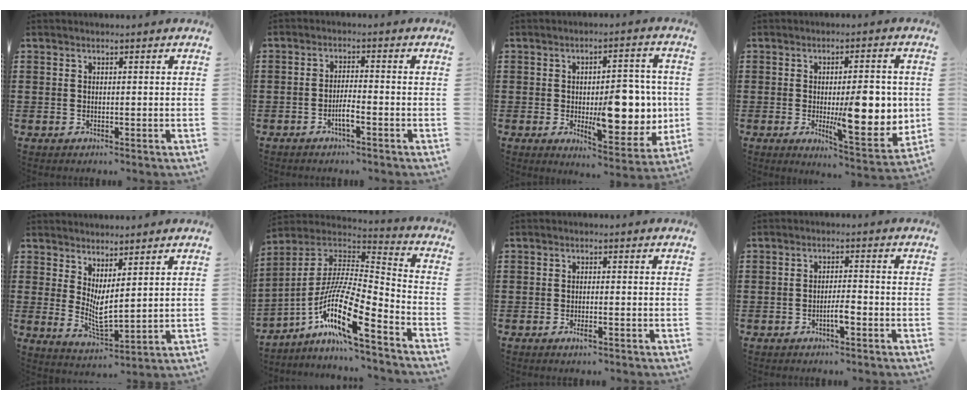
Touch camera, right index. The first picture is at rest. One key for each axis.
{"total": 2.9, "fx": -1.6, "fy": 0.3, "fz": 2.4, "tx": -0.049, "ty": -0.001, "tz": -0.032}
{"total": 10.8, "fx": -0.6, "fy": 5.2, "fz": 9.5, "tx": -0.120, "ty": -0.012, "tz": -0.008}
{"total": 10.5, "fx": -0.6, "fy": 3.5, "fz": 9.9, "tx": -0.139, "ty": -0.013, "tz": -0.008}
{"total": 3.9, "fx": 1.9, "fy": 1.0, "fz": 3.2, "tx": -0.068, "ty": -0.015, "tz": 0.038}
{"total": 15.8, "fx": -9.0, "fy": 2.7, "fz": 12.7, "tx": -0.263, "ty": -0.010, "tz": -0.173}
{"total": 1.6, "fx": -0.9, "fy": 0.2, "fz": 1.3, "tx": -0.022, "ty": -0.005, "tz": -0.015}
{"total": 3.0, "fx": -1.4, "fy": 0.6, "fz": 2.6, "tx": -0.053, "ty": 0.001, "tz": -0.028}